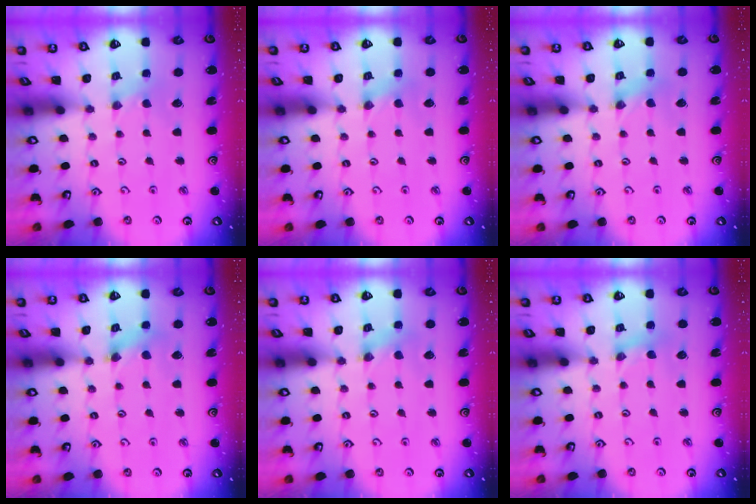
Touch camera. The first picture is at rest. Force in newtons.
{"total": 1.4, "press": 1.3, "slide": 0.2}
{"total": 1.3, "press": 1.2, "slide": 0.3}
{"total": 1.9, "press": 1.9, "slide": 0.2}
{"total": 1.0, "press": 1.0, "slide": 0.2}
{"total": 0.7, "press": 0.7, "slide": 0.1}